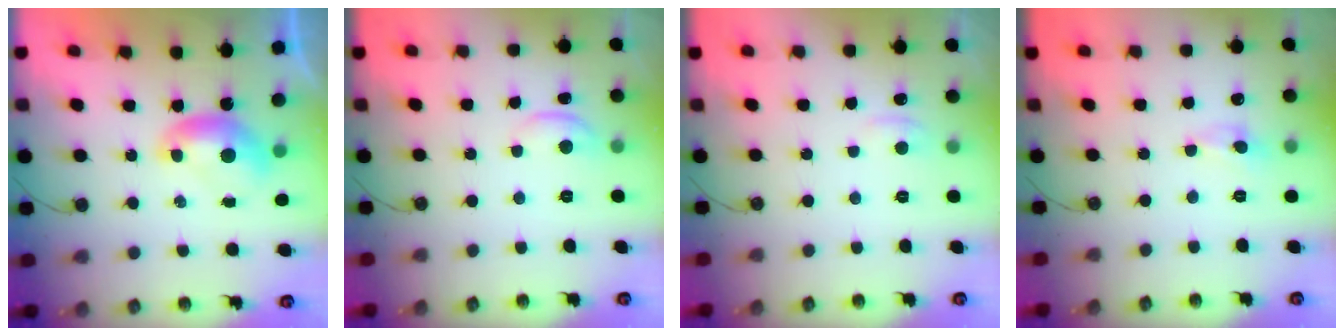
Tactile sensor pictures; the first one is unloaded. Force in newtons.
{"total": 1.8, "press": 1.8, "slide": 0.4}
{"total": 1.1, "press": 0.5, "slide": 0.9}
{"total": 0.6, "press": 0.5, "slide": 0.4}